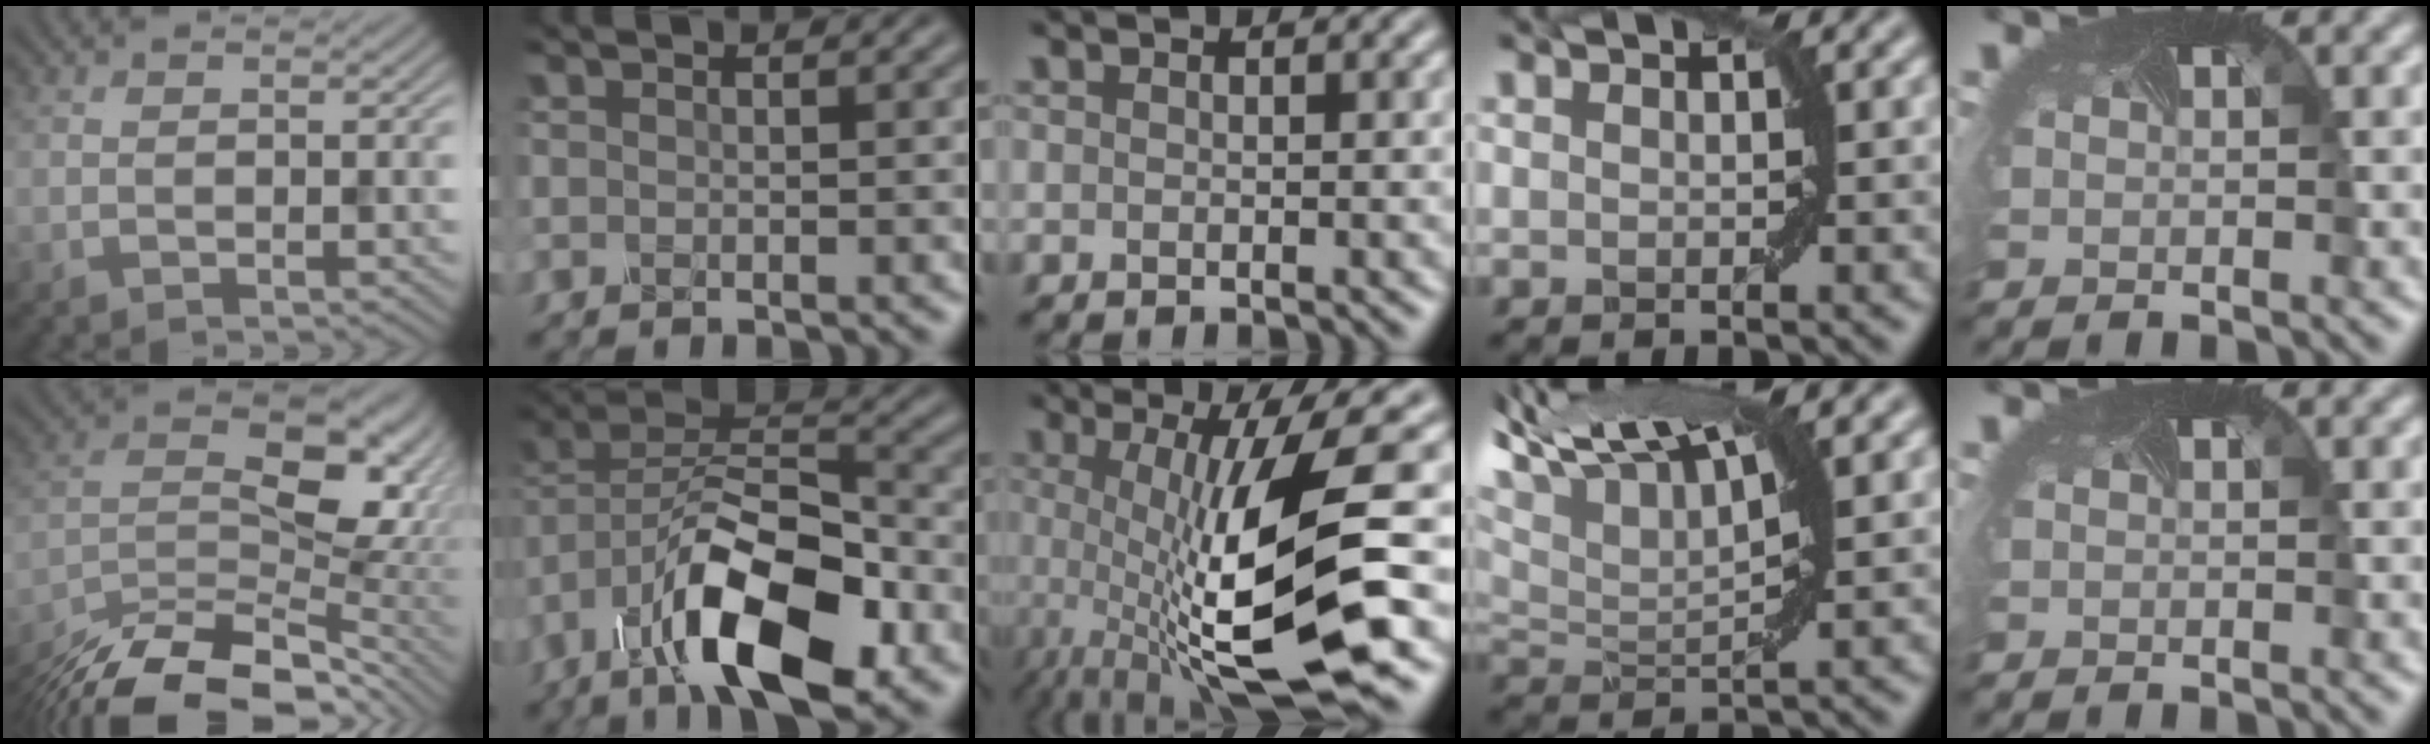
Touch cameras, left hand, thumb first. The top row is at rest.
{"thumb": {"total": 14.5, "force": [-9.3, 6.5, 9.1], "torque": [-0.190, -0.014, -0.165]}, "index": {"total": 11.8, "force": [-6.6, 4.5, 8.7], "torque": [-0.162, 0.001, -0.118]}, "middle": {"total": 12.6, "force": [-1.3, 2.9, 12.2], "torque": [-0.195, -0.015, -0.021]}, "ring": {"total": 8.9, "force": [5.3, 2.8, 6.6], "torque": [-0.124, 0.027, 0.093]}}